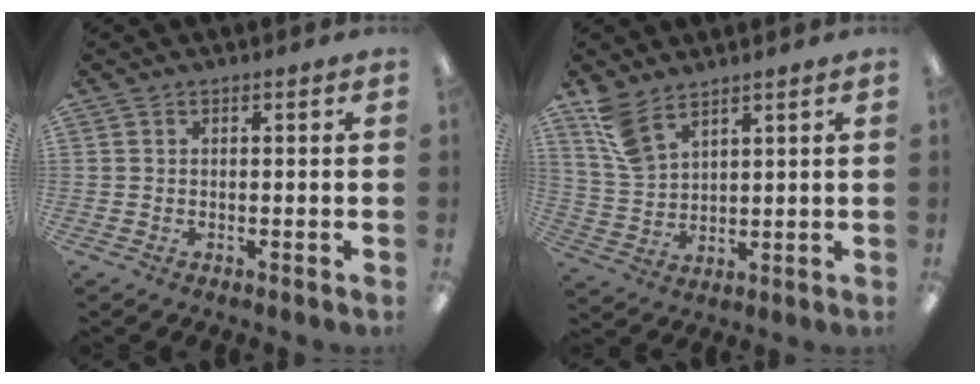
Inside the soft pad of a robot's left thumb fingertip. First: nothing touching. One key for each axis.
{"total": 8.4, "fx": 6.3, "fy": 3.6, "fz": 4.1, "tx": -0.091, "ty": -0.023, "tz": 0.121}